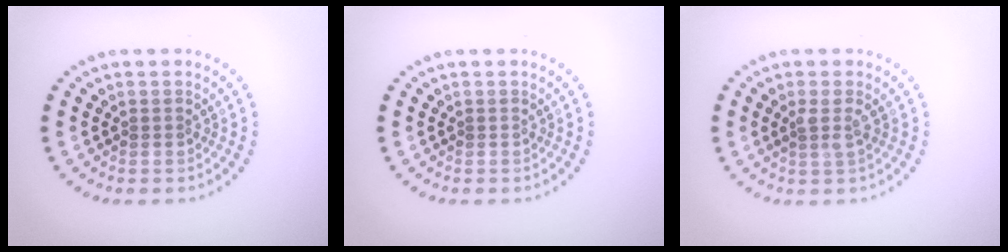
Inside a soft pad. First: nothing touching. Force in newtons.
{"total": 0.0}
{"total": 1.3, "press": 1.2, "slide": 0.7}